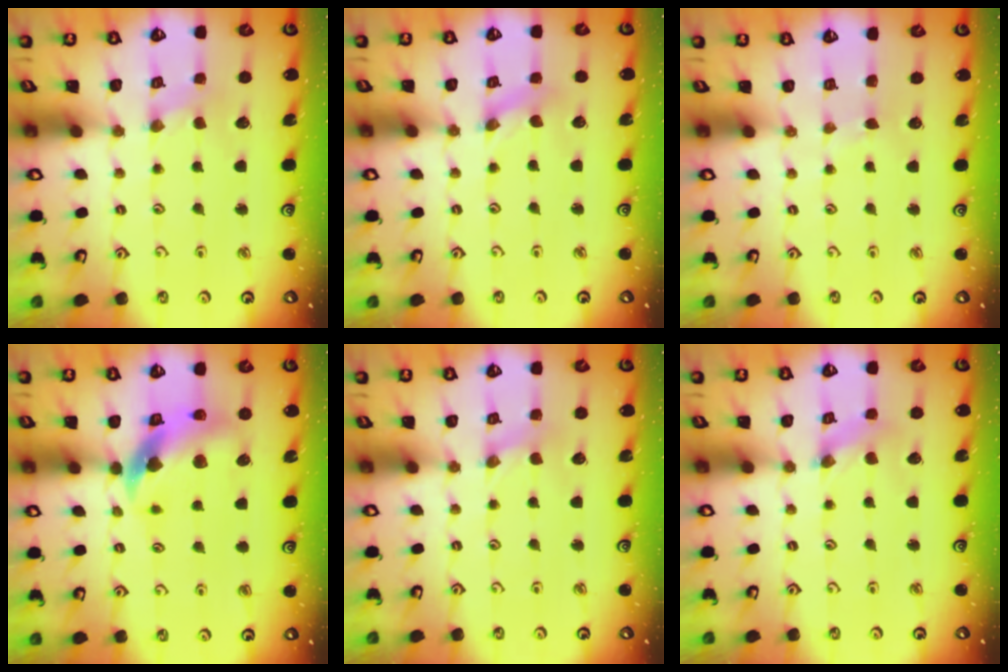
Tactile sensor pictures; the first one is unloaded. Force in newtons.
{"total": 0.8, "press": 0.8, "slide": 0.2}
{"total": 1.1, "press": 1.1, "slide": 0.2}
{"total": 11.3, "press": 11.2, "slide": 1.7}
{"total": 1.7, "press": 1.7, "slide": 0.2}
{"total": 0.9, "press": 0.9, "slide": 0.2}